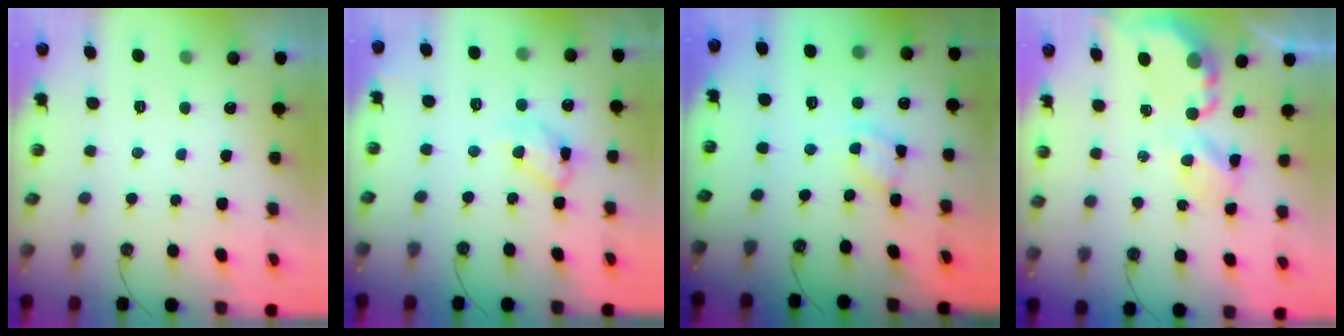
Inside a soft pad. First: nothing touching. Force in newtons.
{"total": 12.7, "press": 12.7, "slide": 1.1}
{"total": 4.1, "press": 4.1, "slide": 0.3}
{"total": 4.7, "press": 4.7, "slide": 0.2}